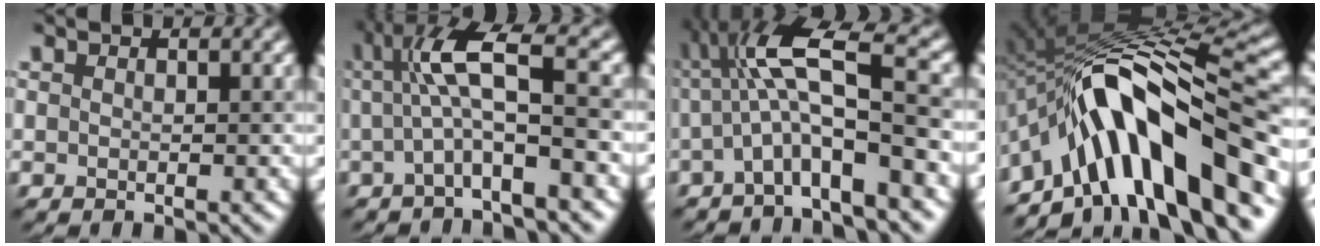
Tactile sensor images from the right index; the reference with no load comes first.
{"total": 5.9, "force": [0.3, 0.8, 5.9], "torque": [-0.106, 0.013, 0.002]}
{"total": 7.4, "force": [-0.5, 1.5, 7.3], "torque": [-0.121, 0.021, -0.019]}
{"total": 13.0, "force": [-5.9, 4.0, 10.9], "torque": [-0.153, 0.027, -0.101]}